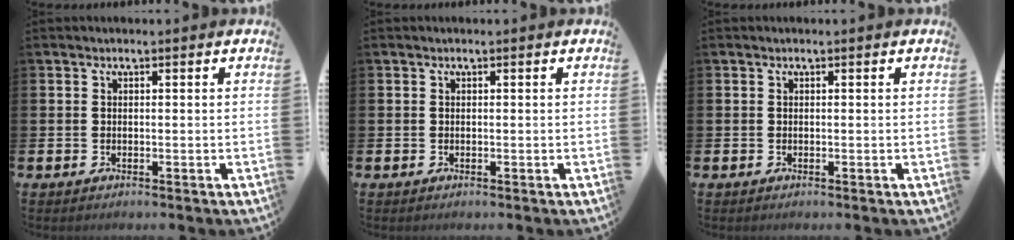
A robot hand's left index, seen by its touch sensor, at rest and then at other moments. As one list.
[{"total": 0.0}, {"total": 0.0}]